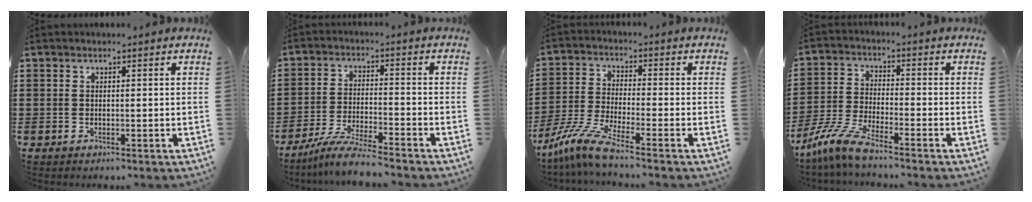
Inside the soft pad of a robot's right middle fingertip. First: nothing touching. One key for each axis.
{"total": 6.8, "fx": -6.1, "fy": -0.1, "fz": 2.9, "tx": -0.062, "ty": -0.010, "tz": -0.116}
{"total": 7.2, "fx": -5.8, "fy": 0.4, "fz": 4.3, "tx": -0.110, "ty": -0.018, "tz": -0.118}
{"total": 6.8, "fx": -5.8, "fy": 0.5, "fz": 3.7, "tx": -0.099, "ty": -0.016, "tz": -0.116}